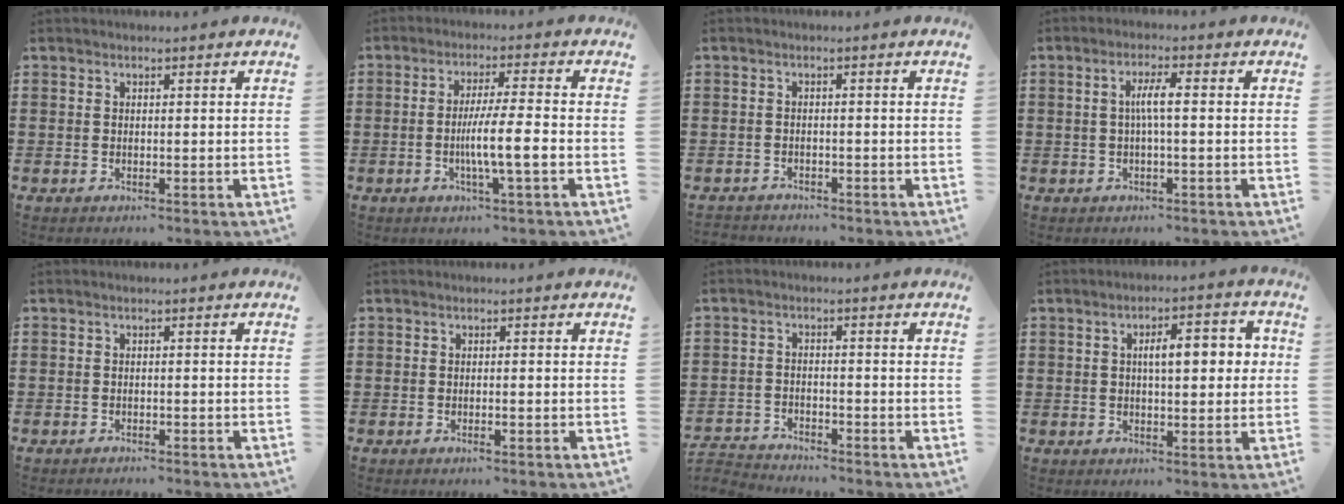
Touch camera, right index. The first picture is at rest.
{"total": 6.7, "force": [-1.7, 0.3, 6.5], "torque": [-0.109, -0.002, -0.033]}
{"total": 1.5, "force": [-1.4, 0.3, -0.2], "torque": [0.000, 0.004, -0.033]}
{"total": 3.5, "force": [-0.1, 0.5, 3.5], "torque": [-0.065, 0.004, -0.006]}
{"total": 0.9, "force": [-0.9, 0.0, 0.0], "torque": [-0.003, 0.001, -0.020]}
{"total": 0.8, "force": [-0.4, 0.0, 0.7], "torque": [-0.012, -0.003, -0.007]}
{"total": 2.8, "force": [-2.7, 0.3, -0.3], "torque": [-0.004, 0.000, -0.061]}
{"total": 6.2, "force": [0.9, 2.4, 5.6], "torque": [-0.084, 0.002, 0.006]}